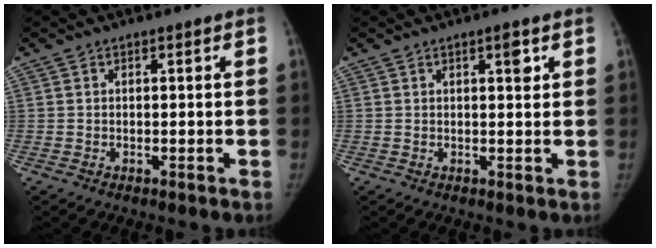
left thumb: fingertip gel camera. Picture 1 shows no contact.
{"total": 2.2, "force": [1.0, 0.9, 1.7], "torque": [-0.015, -0.004, 0.015]}